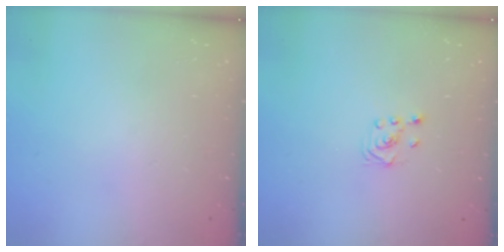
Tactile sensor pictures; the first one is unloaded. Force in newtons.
{"total": 2.3, "press": 2.2, "slide": 0.7}